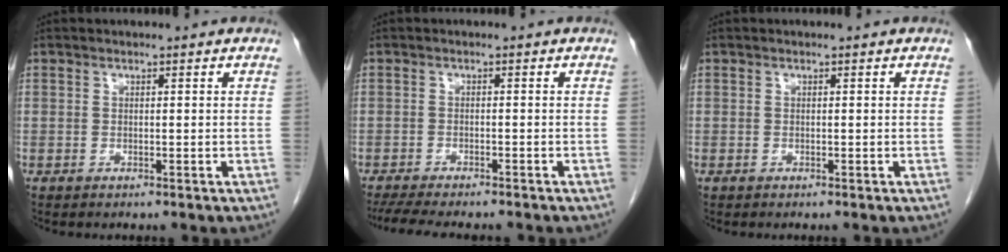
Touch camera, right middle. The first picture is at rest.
{"total": 10.6, "force": [-9.2, 1.8, 4.9], "torque": [-0.071, -0.014, -0.131]}
{"total": 0.0}